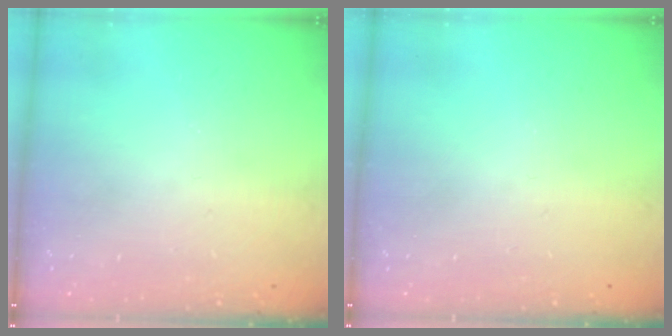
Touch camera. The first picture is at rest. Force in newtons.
{"total": 0.0}